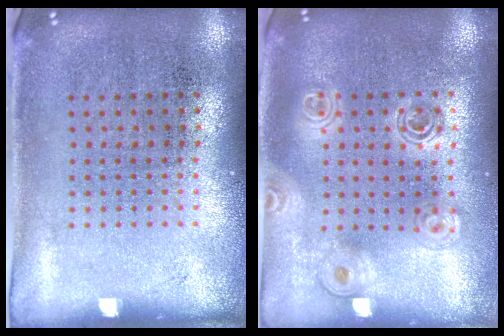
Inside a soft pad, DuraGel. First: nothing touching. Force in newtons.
{"total": 1.7, "press": 1.5, "slide": 0.8}